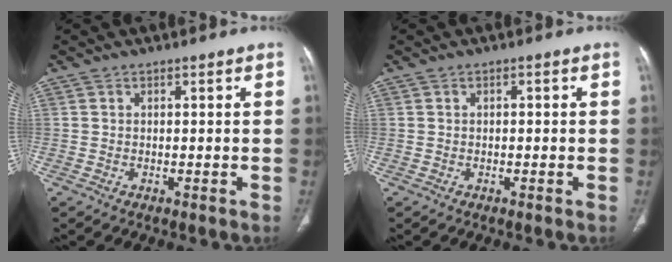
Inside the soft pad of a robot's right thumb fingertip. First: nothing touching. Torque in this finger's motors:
{"motor_torque": [-0.24, -0.53, -0.08, 0.41, -0.02]}